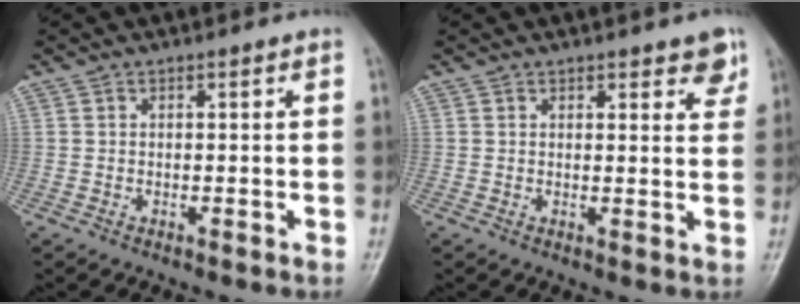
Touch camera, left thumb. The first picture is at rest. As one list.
[{"total": 4.5, "force": [2.9, 1.7, 2.9], "torque": [-0.012, -0.015, 0.033]}]